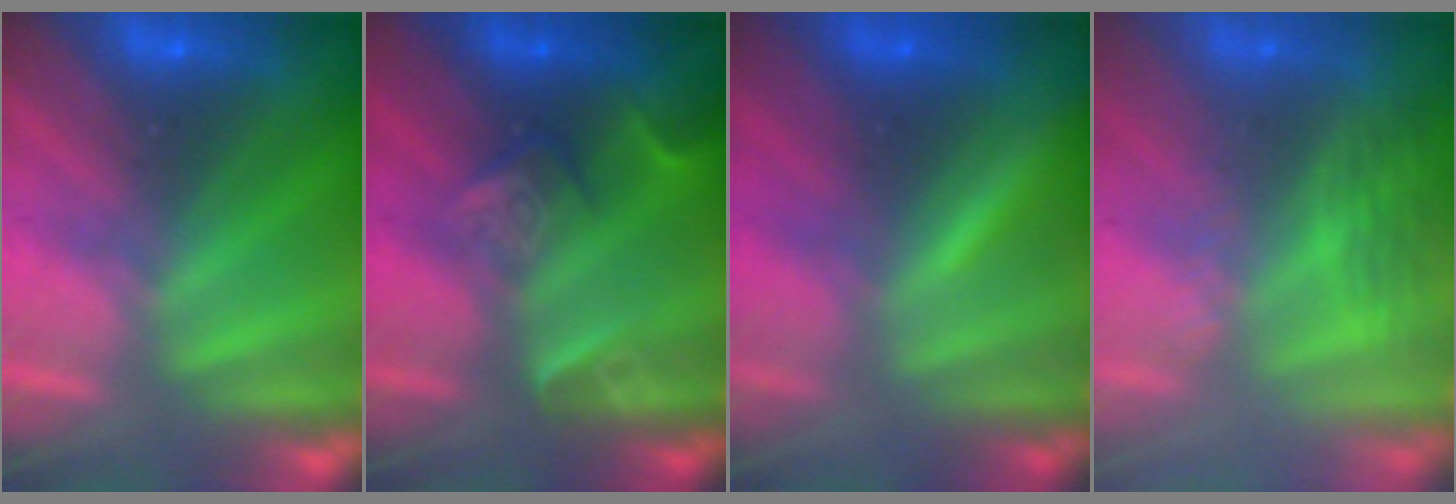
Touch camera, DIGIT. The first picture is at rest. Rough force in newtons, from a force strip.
{"total": 2.4}
{"total": 1.7}
{"total": 2.7}